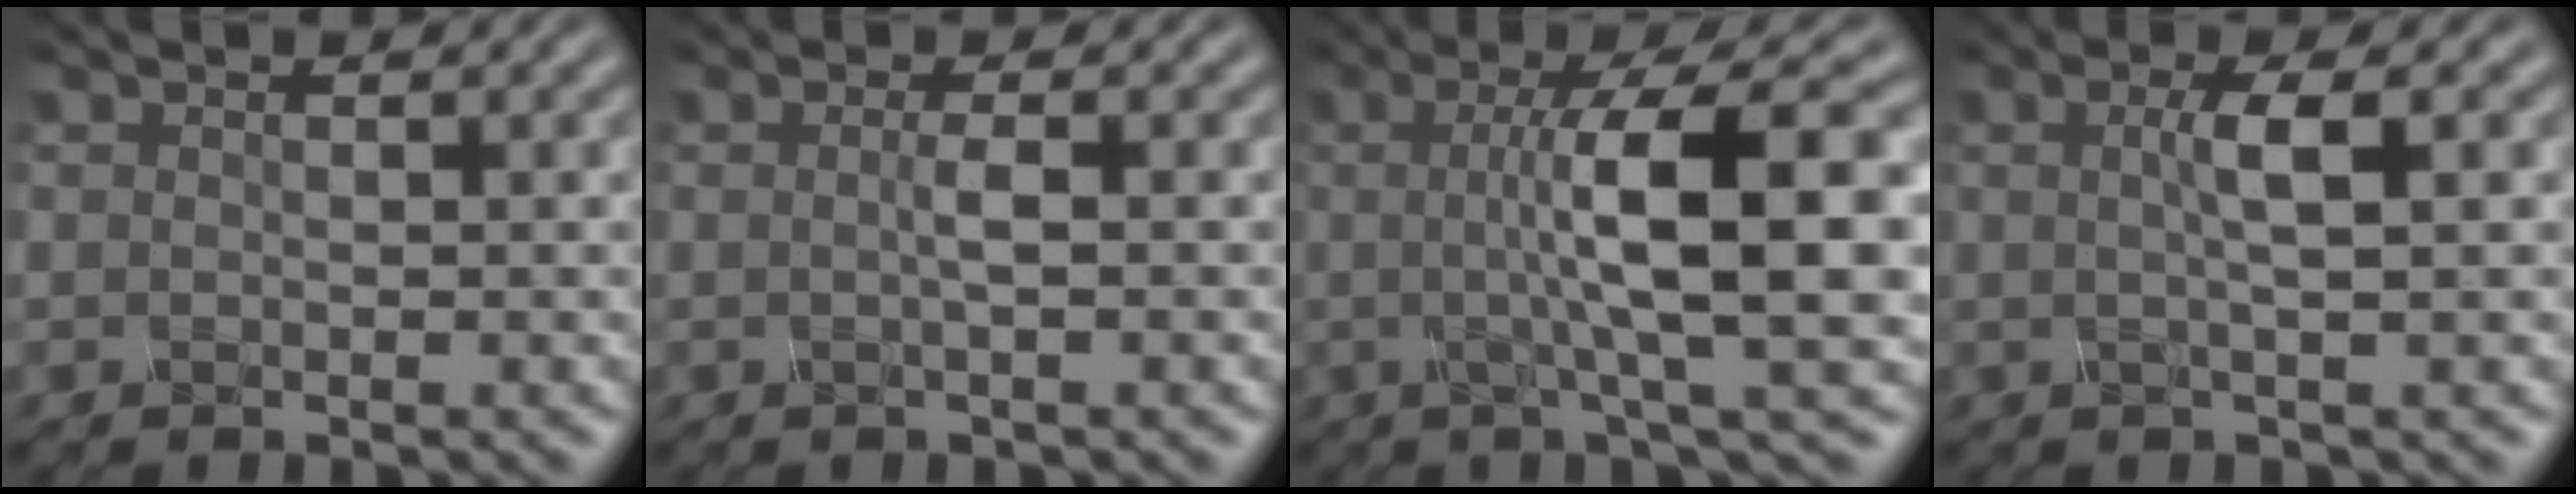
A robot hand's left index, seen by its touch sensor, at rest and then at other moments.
{"total": 1.3, "force": [-0.1, 0.2, 1.3], "torque": [-0.023, -0.001, -0.005]}
{"total": 10.9, "force": [0.6, 2.2, 10.7], "torque": [-0.133, 0.009, 0.008]}
{"total": 2.7, "force": [0.2, 0.5, 2.6], "torque": [-0.042, 0.004, -0.002]}